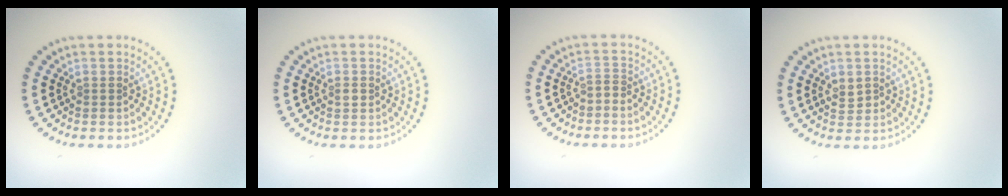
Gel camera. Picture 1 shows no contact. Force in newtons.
{"total": 0.7, "press": 0.6, "slide": 0.2}
{"total": 0.6, "press": 0.3, "slide": 0.5}
{"total": 1.5, "press": 1.4, "slide": 0.4}